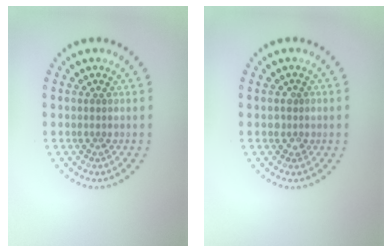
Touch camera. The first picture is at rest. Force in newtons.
{"total": 1.1, "press": 1.1, "slide": 0.4}